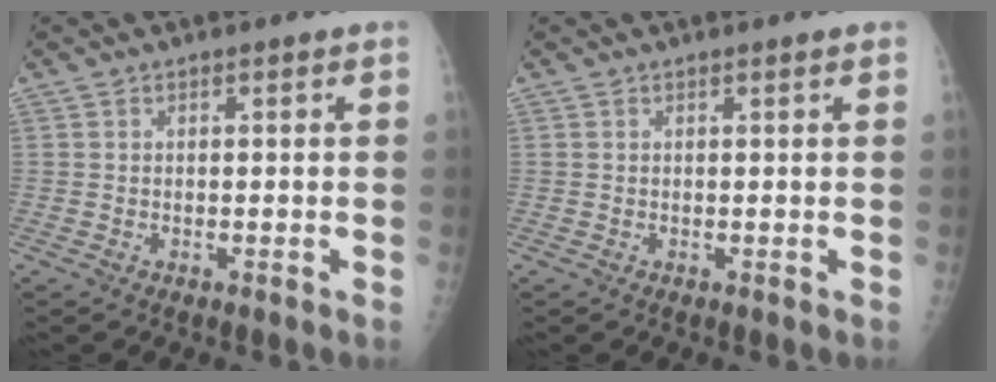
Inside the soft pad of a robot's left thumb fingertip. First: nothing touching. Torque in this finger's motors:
{"motor_torque": [-0.15, -0.04, -0.08, 0.15, 0.01]}